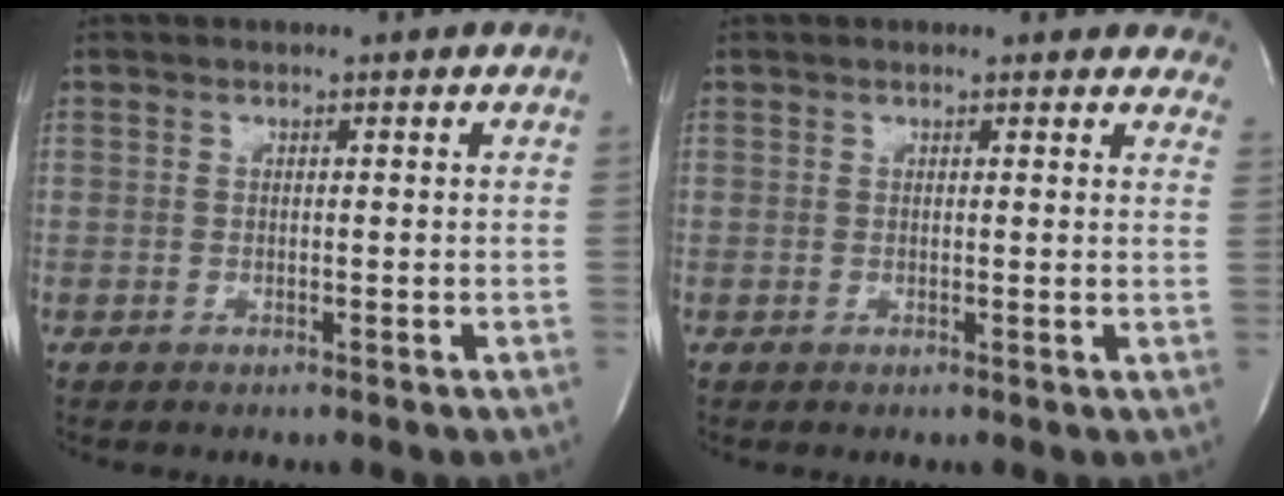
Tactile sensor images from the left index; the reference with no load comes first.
{"total": 8.9, "force": [8.1, 2.6, 2.7], "torque": [-0.003, -0.007, 0.065]}